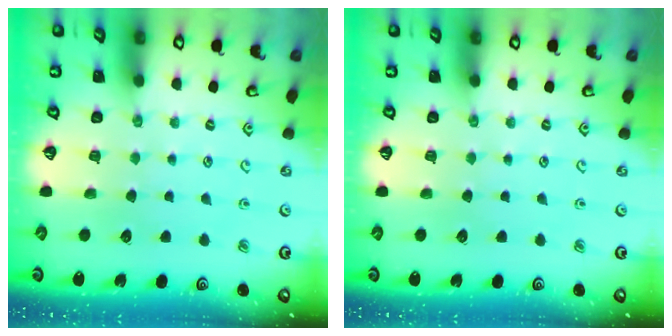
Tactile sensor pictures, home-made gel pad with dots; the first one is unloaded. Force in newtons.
{"total": 0.0}